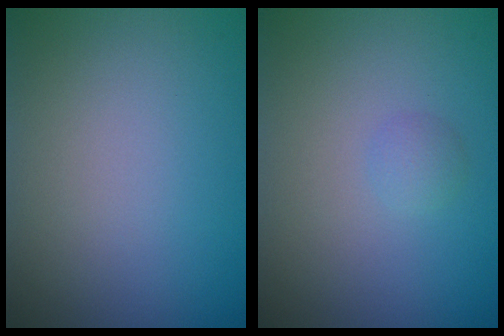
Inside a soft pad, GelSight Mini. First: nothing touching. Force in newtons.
{"total": 1.0, "press": 1.0, "slide": 0.0}